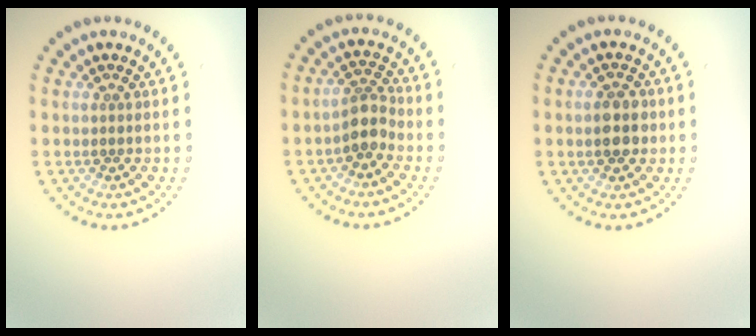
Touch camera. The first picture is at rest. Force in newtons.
{"total": 2.5, "press": 2.1, "slide": 1.4}
{"total": 2.5, "press": 2.5, "slide": 0.1}